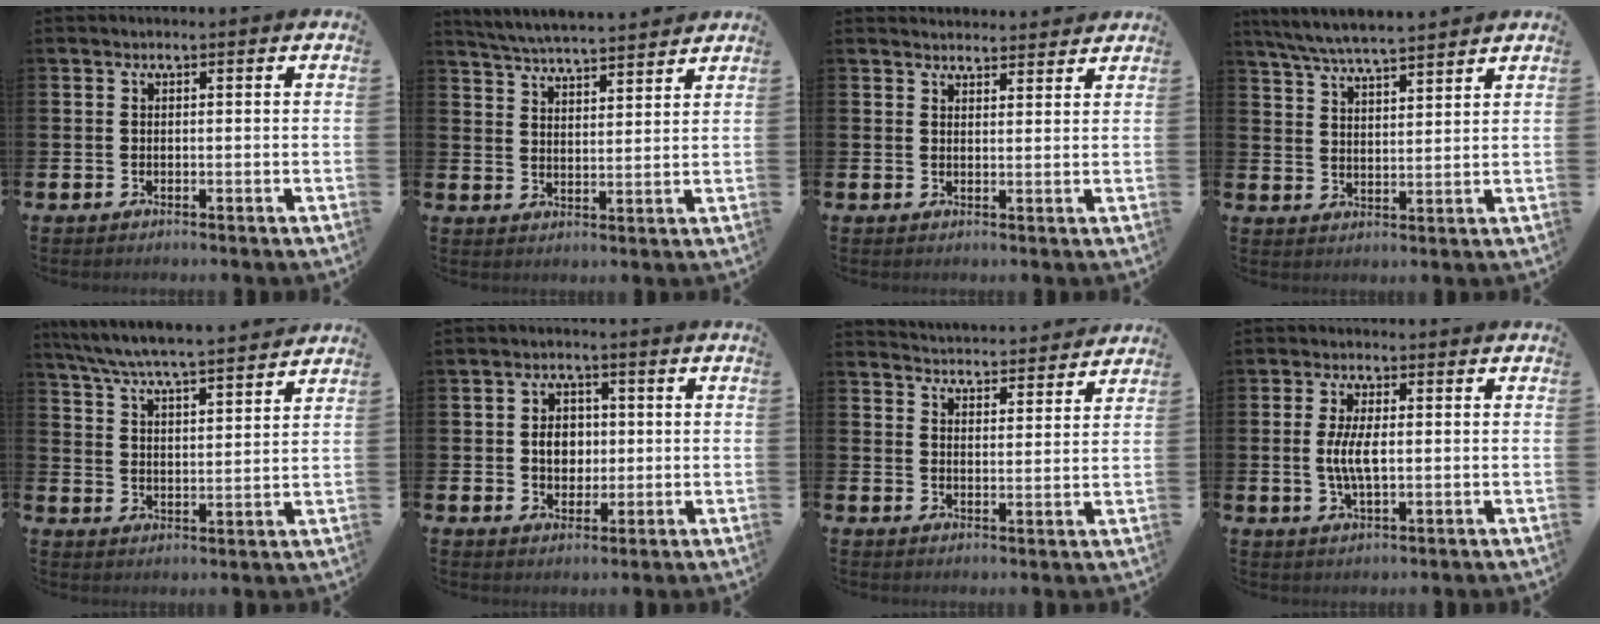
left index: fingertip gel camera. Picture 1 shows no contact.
{"total": 5.3, "force": [5.2, -0.1, 0.4], "torque": [-0.027, -0.034, 0.093]}
{"total": 2.9, "force": [2.9, 0.4, -0.1], "torque": [0.001, -0.017, 0.052]}
{"total": 6.1, "force": [6.0, 0.3, 1.5], "torque": [-0.047, -0.031, 0.106]}
{"total": 7.0, "force": [6.7, -0.1, 1.8], "torque": [-0.059, -0.050, 0.117]}
{"total": 4.1, "force": [0.3, 3.3, 2.4], "torque": [-0.026, 0.001, -0.005]}
{"total": 4.4, "force": [4.4, 0.4, -0.3], "torque": [-0.001, -0.034, 0.078]}
{"total": 4.8, "force": [0.3, 1.8, 4.4], "torque": [-0.087, 0.001, 0.000]}